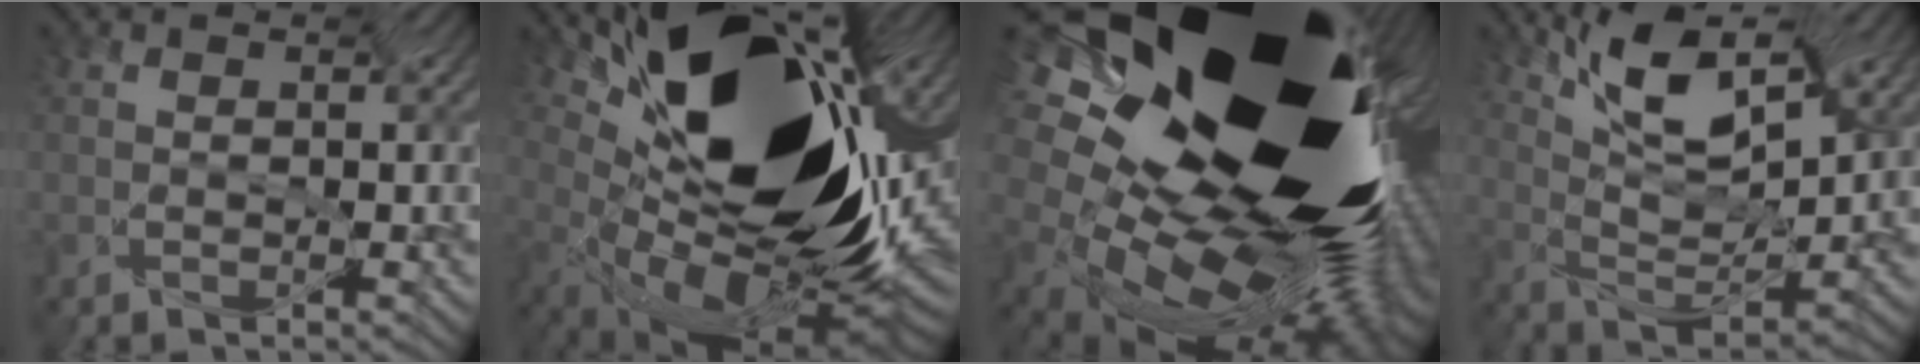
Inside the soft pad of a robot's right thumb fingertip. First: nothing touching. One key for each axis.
{"total": 16.7, "fx": 1.6, "fy": 8.0, "fz": 14.6, "tx": -0.238, "ty": 0.022, "tz": 0.031}
{"total": 17.5, "fx": 0.2, "fy": 12.0, "fz": 12.7, "tx": -0.236, "ty": -0.008, "tz": -0.047}
{"total": 8.2, "fx": 4.0, "fy": 2.3, "fz": 6.7, "tx": -0.140, "ty": 0.018, "tz": 0.087}